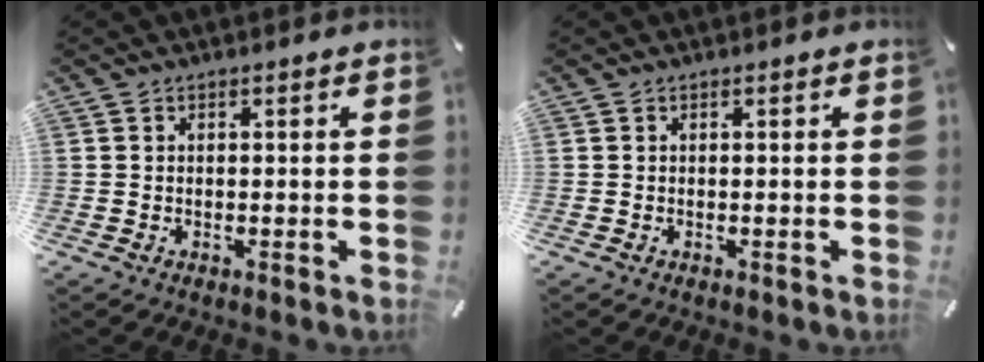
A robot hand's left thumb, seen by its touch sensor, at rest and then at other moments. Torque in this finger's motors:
{"motor_torque": [-0.16, -0.12, -0.05, 0.09, -0.02]}